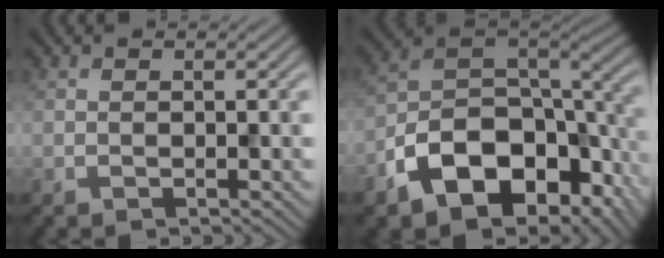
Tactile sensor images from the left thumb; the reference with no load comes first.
{"total": 15.0, "force": [-7.6, 8.7, 9.6], "torque": [-0.186, -0.032, -0.134]}